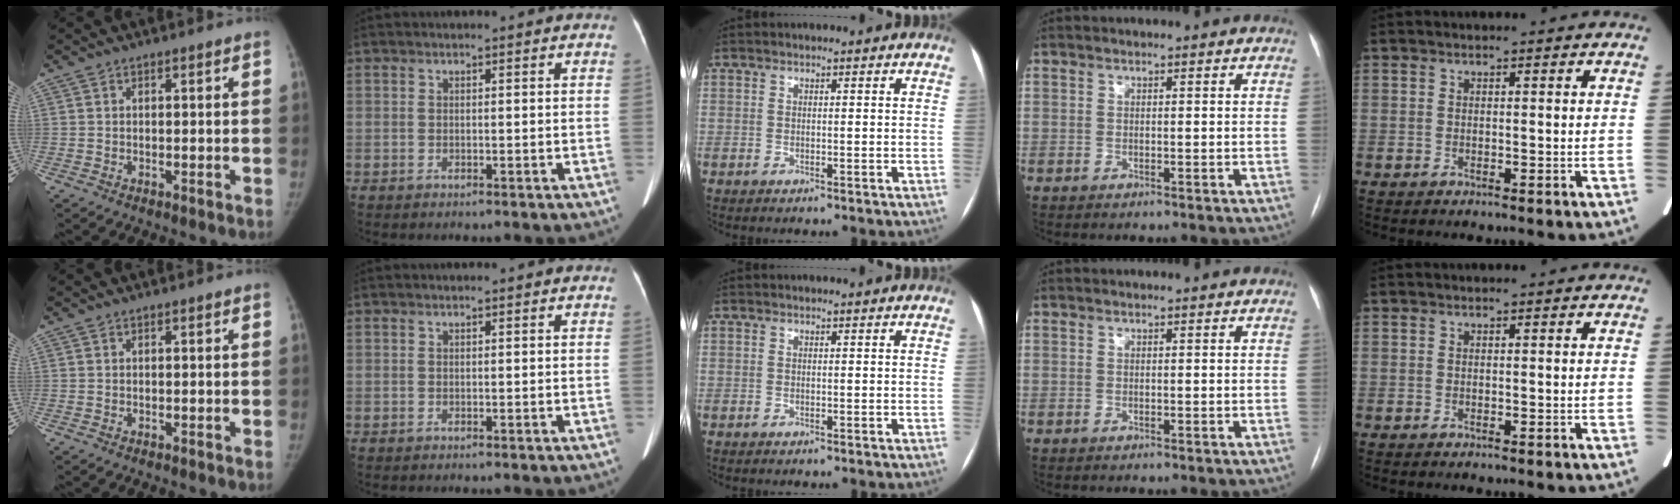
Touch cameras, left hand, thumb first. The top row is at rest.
{}